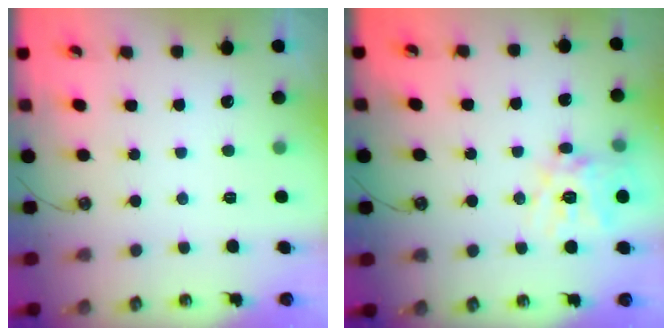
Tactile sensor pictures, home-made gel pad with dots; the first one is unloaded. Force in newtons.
{"total": 14.4, "press": 14.3, "slide": 1.9}